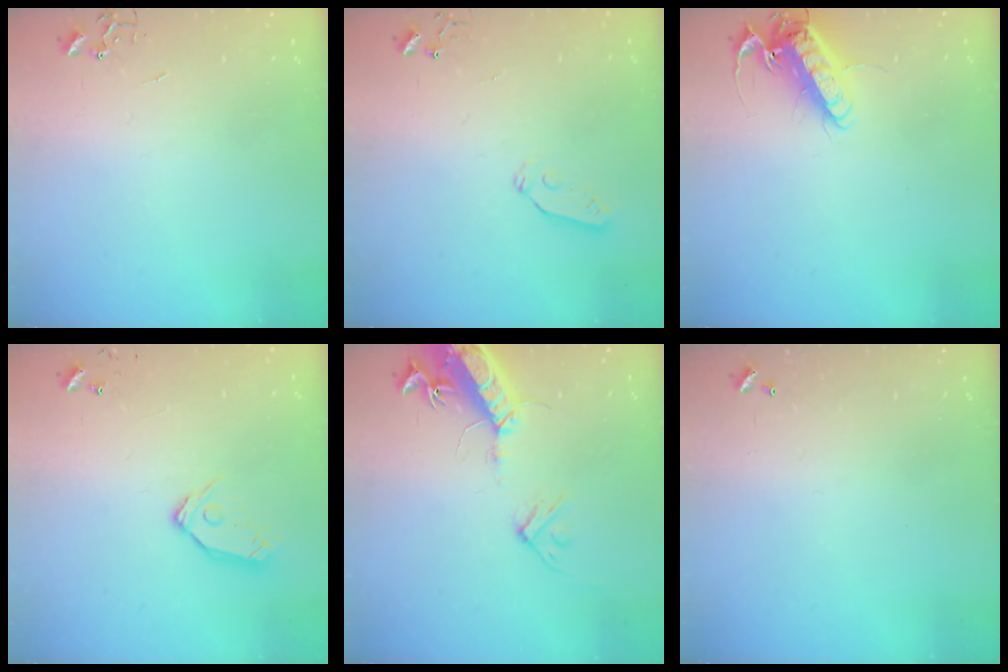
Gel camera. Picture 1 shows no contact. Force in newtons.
{"total": 3.9, "press": 3.9, "slide": 0.6}
{"total": 13.4, "press": 13.2, "slide": 2.1}
{"total": 10.1, "press": 10.1, "slide": 1.2}
{"total": 17.3, "press": 16.8, "slide": 3.9}
{"total": 0.0}